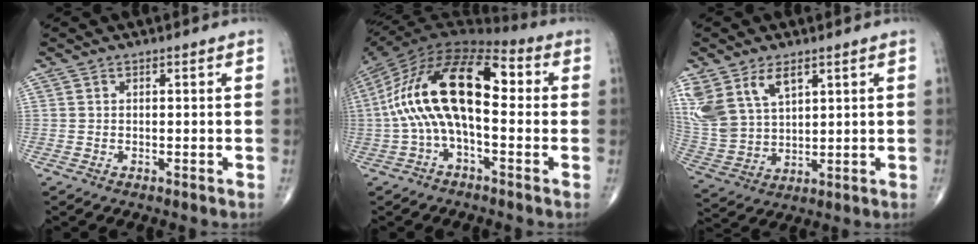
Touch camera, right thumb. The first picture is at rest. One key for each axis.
{"total": 19.7, "fx": 0.2, "fy": 9.3, "fz": 17.4, "tx": -0.313, "ty": 0.051, "tz": -0.007}
{"total": 13.9, "fx": 7.1, "fy": 8.4, "fz": 8.5, "tx": -0.183, "ty": -0.017, "tz": 0.155}